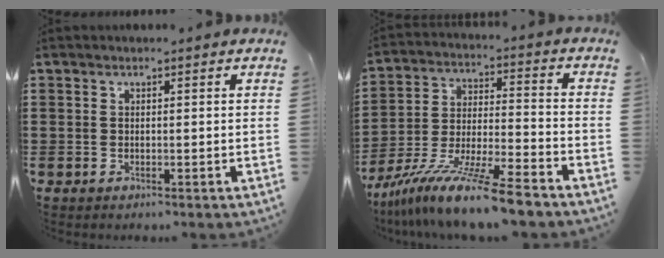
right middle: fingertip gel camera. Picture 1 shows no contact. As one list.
[{"total": 13.0, "force": [-11.2, -0.1, 6.6], "torque": [-0.120, 0.015, -0.211]}]